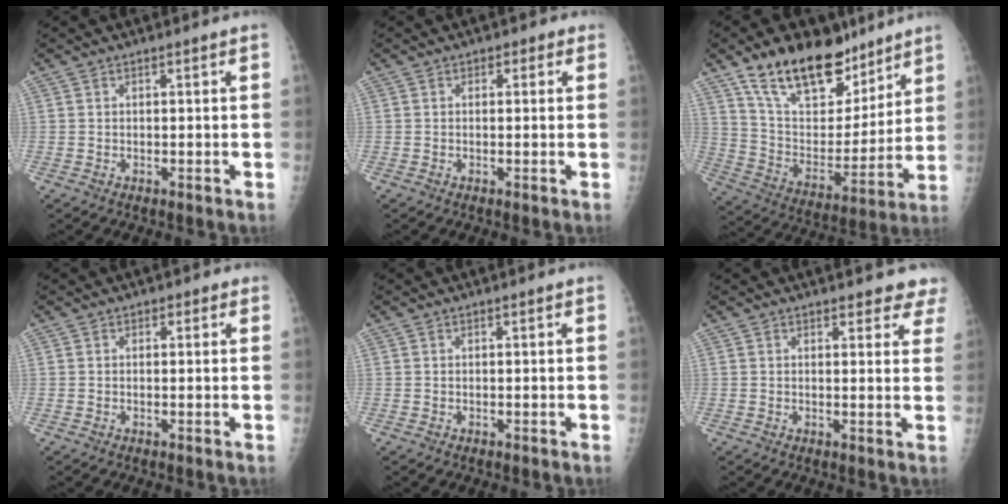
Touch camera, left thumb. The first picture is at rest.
{"total": 1.5, "force": [0.6, 1.2, 0.7], "torque": [0.007, 0.002, -0.001]}
{"total": 22.2, "force": [15.3, 11.2, 11.6], "torque": [-0.149, -0.070, 0.264]}
{"total": 1.1, "force": [0.5, 0.9, 0.4], "torque": [0.008, 0.001, 0.001]}
{"total": 0.0}
{"total": 5.9, "force": [5.3, 2.1, 1.6], "torque": [0.024, -0.023, 0.044]}